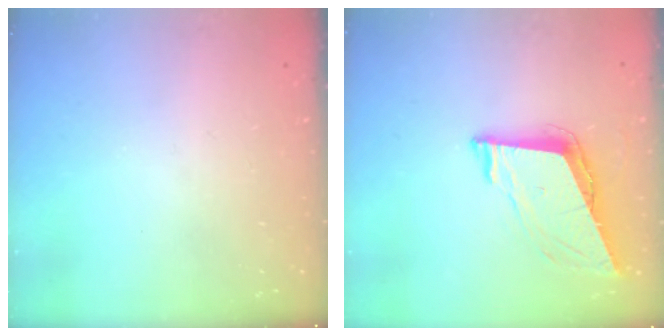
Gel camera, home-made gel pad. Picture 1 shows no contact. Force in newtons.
{"total": 9.2, "press": 8.6, "slide": 3.3}